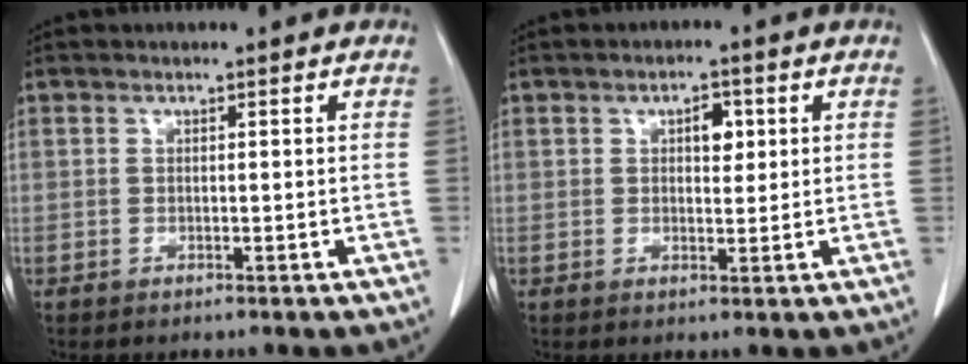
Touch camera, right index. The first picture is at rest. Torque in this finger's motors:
{"motor_torque": [0.06, 0.04, 0.00, 0.03]}